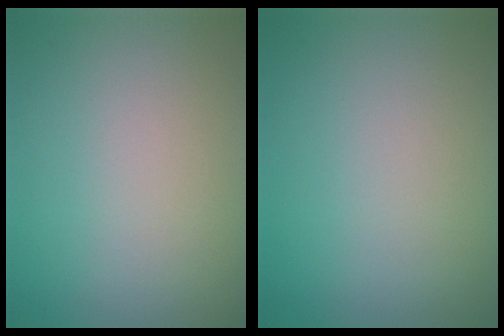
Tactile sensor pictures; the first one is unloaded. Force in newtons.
{"total": 0.0}